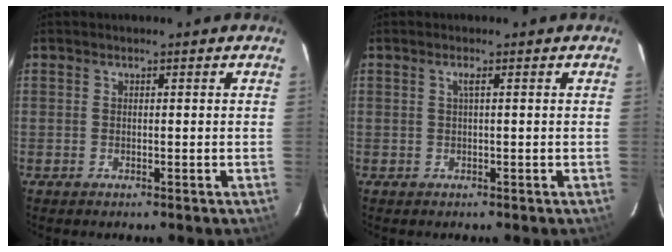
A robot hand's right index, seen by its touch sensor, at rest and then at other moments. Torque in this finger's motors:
{"motor_torque": [0.16, -0.04, 0.09, 0.03]}